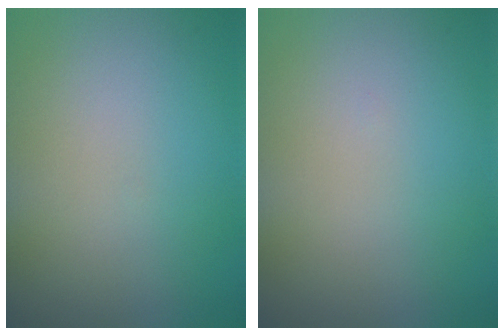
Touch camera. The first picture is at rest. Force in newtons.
{"total": 0.0}